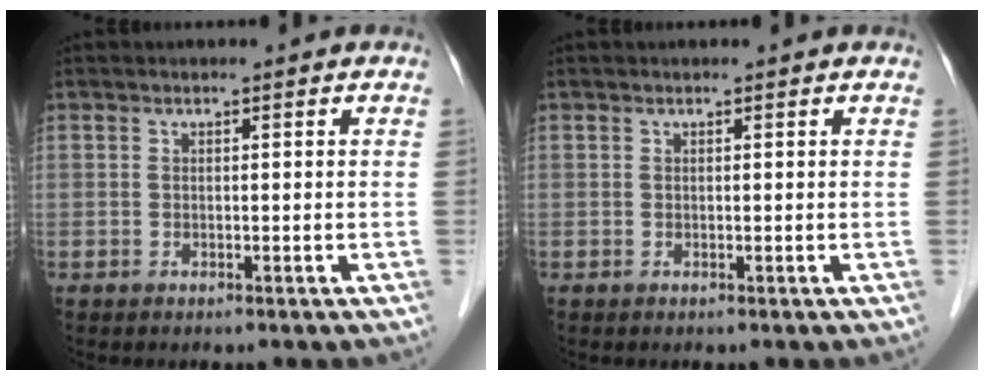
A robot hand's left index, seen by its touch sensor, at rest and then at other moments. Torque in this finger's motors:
{"motor_torque": [0.18, -0.13, 0.01, 0.01]}